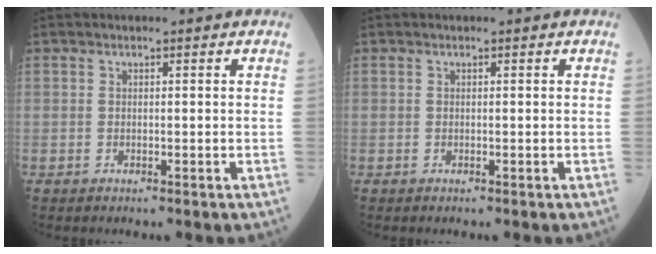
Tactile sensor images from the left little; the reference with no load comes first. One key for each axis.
{"total": 0.0}